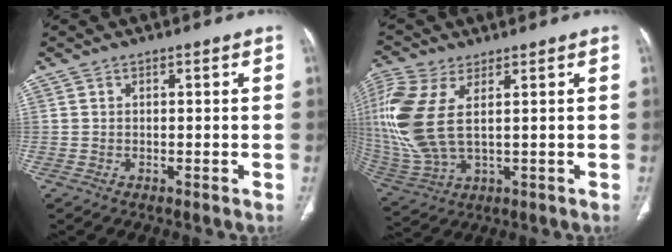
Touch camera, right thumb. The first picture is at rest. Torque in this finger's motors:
{"motor_torque": [-0.52, 1.61, 1.12, 0.82, 0.56]}